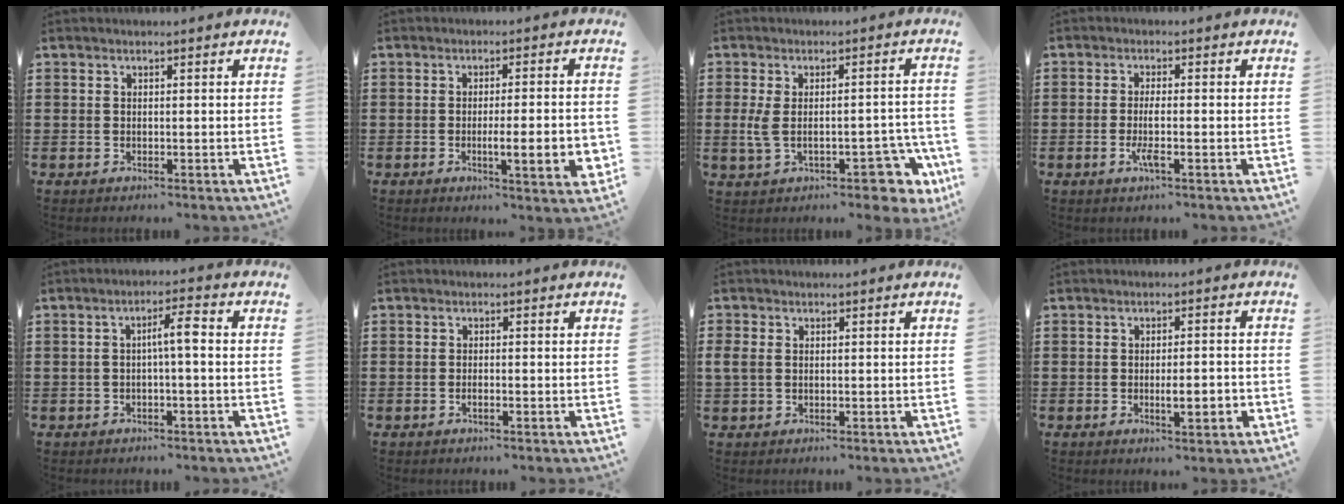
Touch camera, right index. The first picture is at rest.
{"total": 6.5, "force": [-1.5, 0.9, 6.2], "torque": [-0.083, -0.013, -0.027]}
{"total": 9.2, "force": [-2.5, 4.4, 7.6], "torque": [-0.126, 0.000, -0.043]}
{"total": 3.1, "force": [-1.0, 0.4, 2.9], "torque": [-0.073, -0.011, -0.026]}
{"total": 3.9, "force": [-0.2, 0.5, 3.9], "torque": [-0.072, 0.009, -0.008]}
{"total": 0.7, "force": [-0.5, 0.1, 0.5], "torque": [-0.011, -0.003, -0.009]}
{"total": 1.8, "force": [0.1, 1.4, 1.2], "torque": [-0.034, 0.005, -0.001]}
{"total": 3.7, "force": [-1.0, 0.9, 3.4], "torque": [-0.049, -0.001, -0.021]}